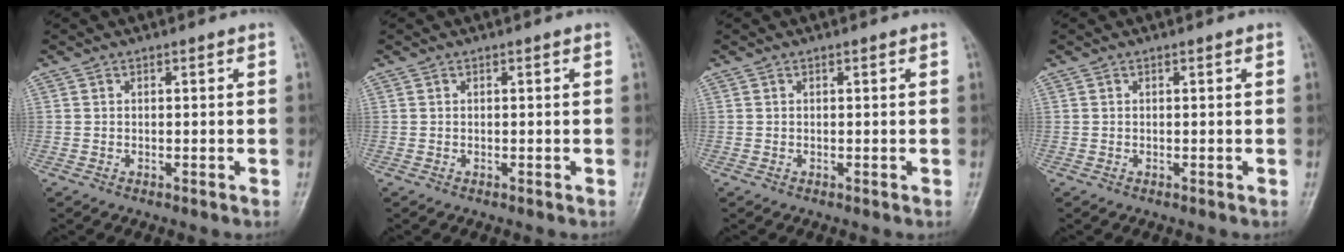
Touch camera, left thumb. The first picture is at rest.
{"total": 0.0}
{"total": 0.0}
{"total": 0.0}